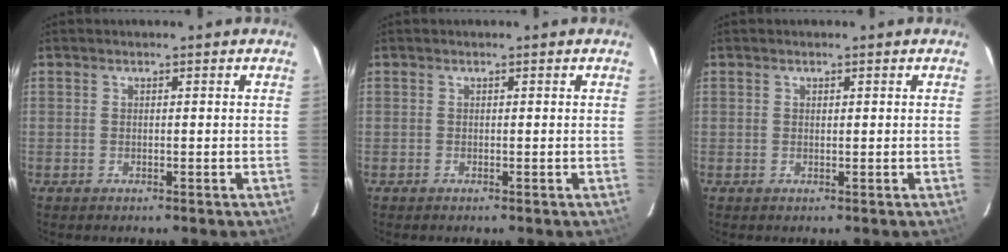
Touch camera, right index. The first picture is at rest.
{"total": 0.0}
{"total": 0.0}